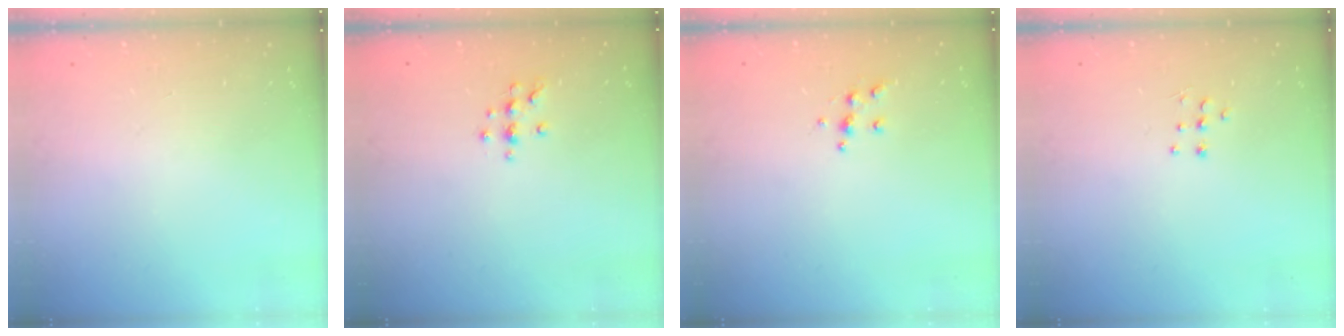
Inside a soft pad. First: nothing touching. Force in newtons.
{"total": 6.3, "press": 6.2, "slide": 0.7}
{"total": 4.5, "press": 4.5, "slide": 0.5}
{"total": 4.6, "press": 4.5, "slide": 0.7}